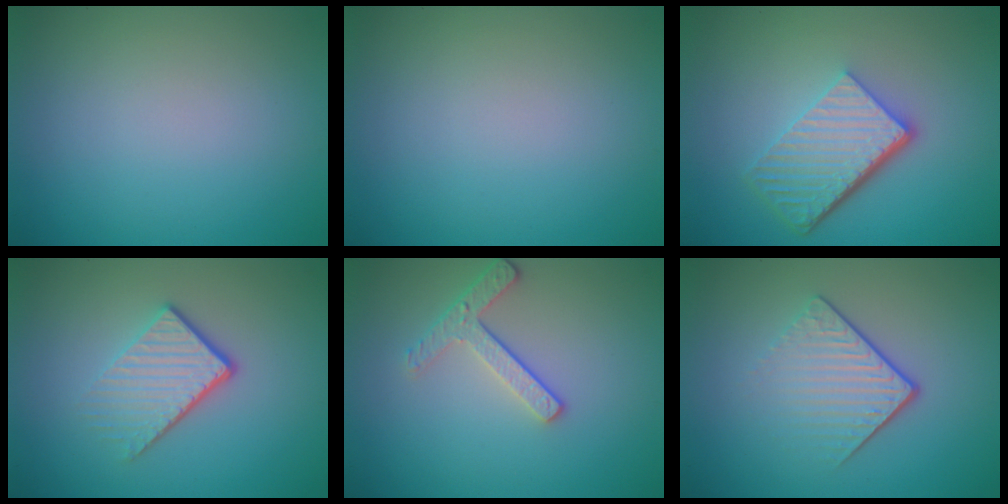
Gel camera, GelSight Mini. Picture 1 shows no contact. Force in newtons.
{"total": 0.0}
{"total": 6.0, "press": 4.1, "slide": 4.4}
{"total": 4.1, "press": 2.7, "slide": 3.1}
{"total": 2.6, "press": 2.2, "slide": 1.3}
{"total": 4.2, "press": 2.5, "slide": 3.4}